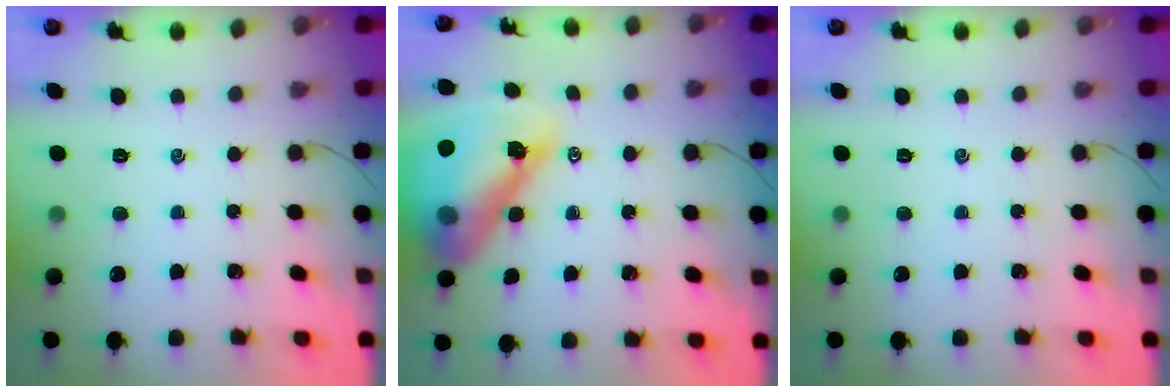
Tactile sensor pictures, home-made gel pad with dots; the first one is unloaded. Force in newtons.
{"total": 19.6, "press": 18.8, "slide": 5.4}
{"total": 0.0}